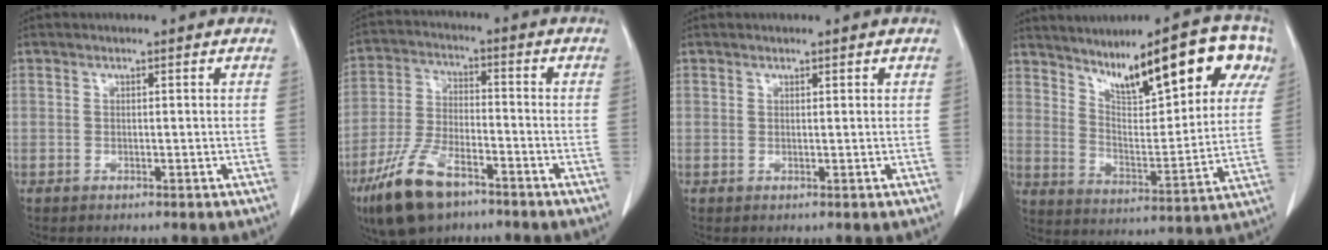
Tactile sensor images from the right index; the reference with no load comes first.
{"total": 12.5, "force": [-7.9, 5.0, 8.4], "torque": [-0.183, -0.012, -0.146]}
{"total": 0.6, "force": [0.4, 0.3, 0.4], "torque": [-0.011, 0.003, 0.007]}
{"total": 21.1, "force": [11.5, 4.8, 17.0], "torque": [-0.253, 0.031, 0.179]}